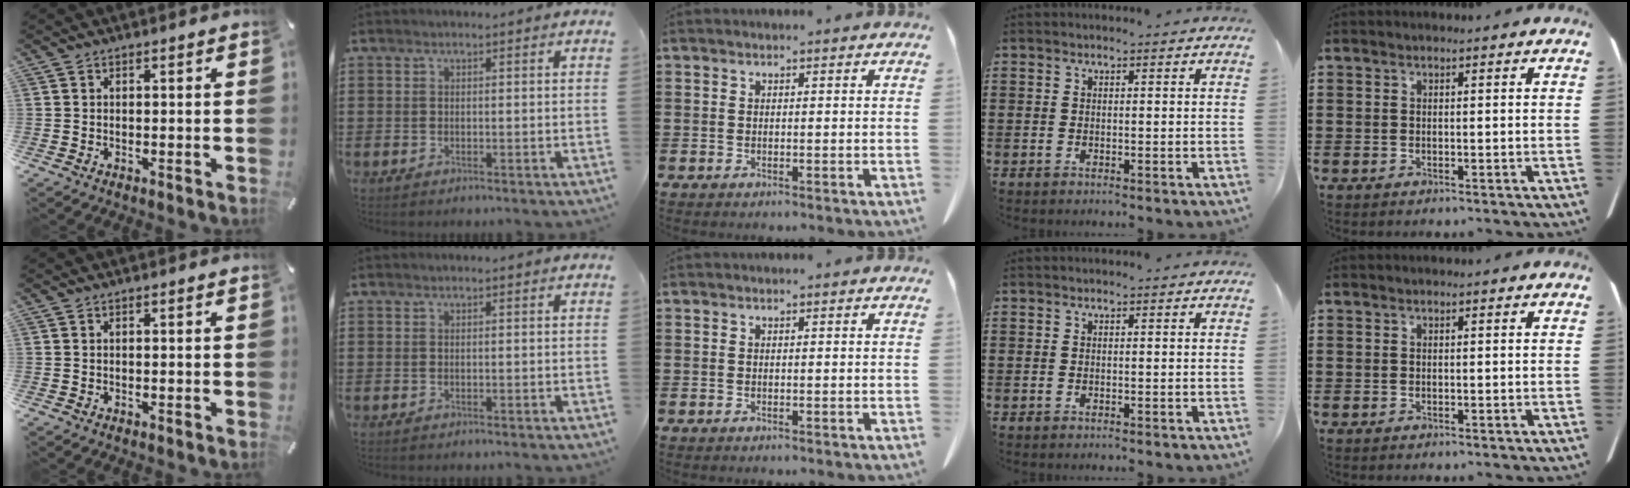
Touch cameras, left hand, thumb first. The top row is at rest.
{}